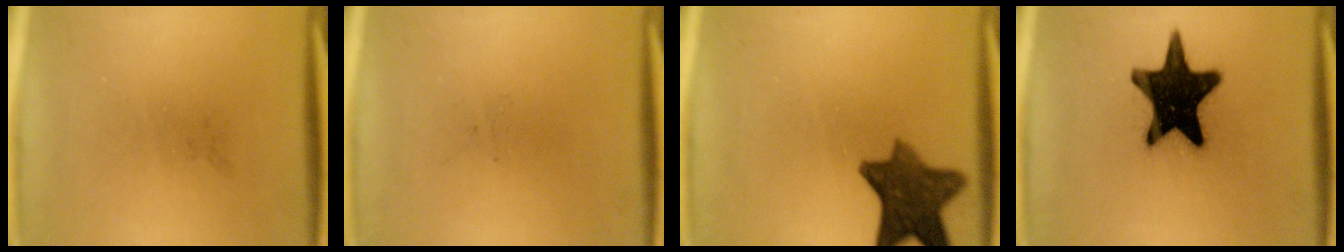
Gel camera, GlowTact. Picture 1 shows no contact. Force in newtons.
{"total": 0.0}
{"total": 10.3}
{"total": 19.5}